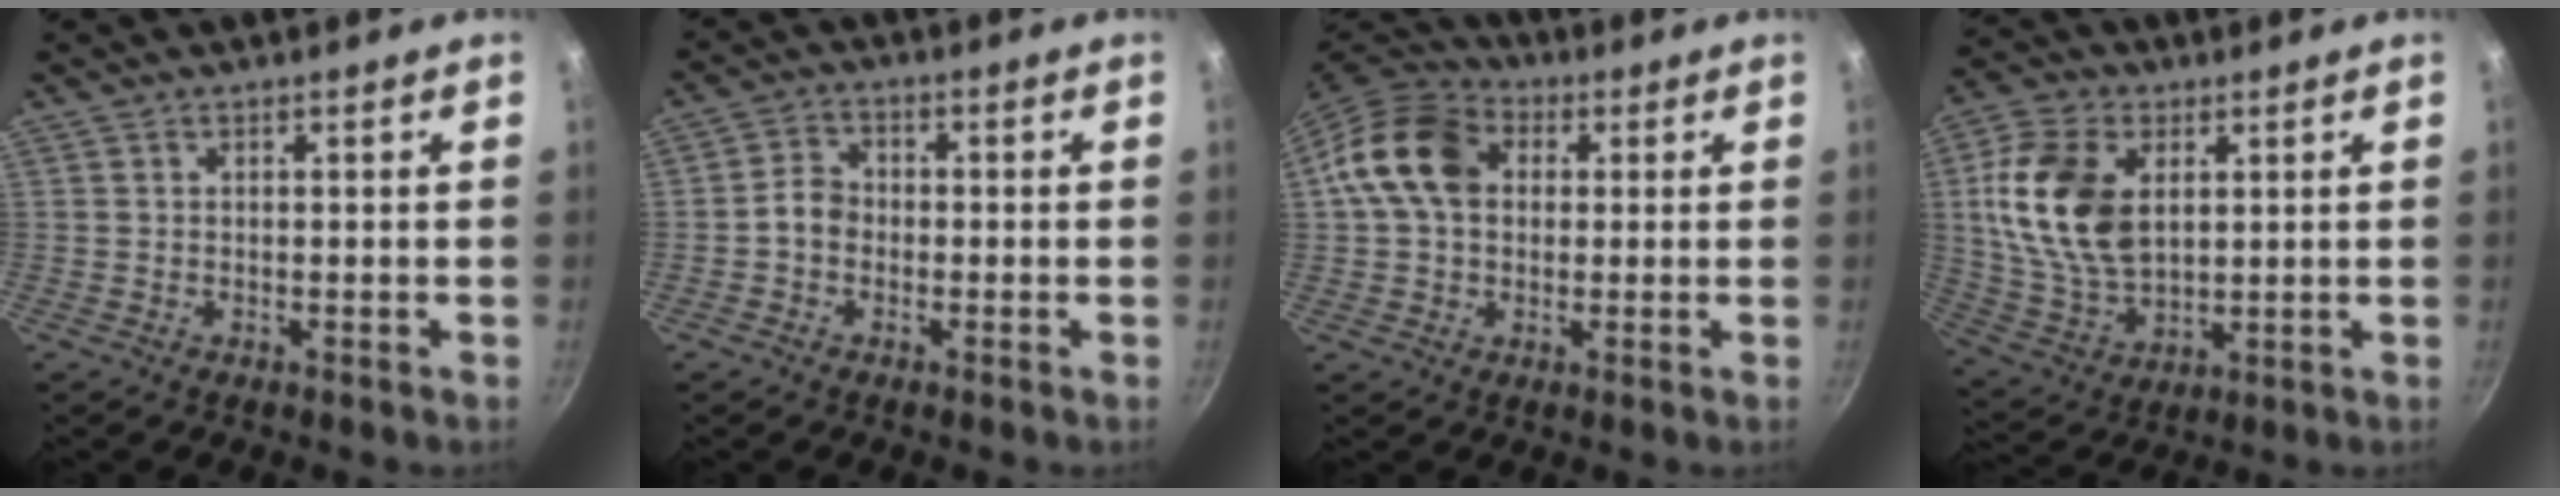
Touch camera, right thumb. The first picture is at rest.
{"total": 3.8, "force": [-1.1, 3.1, 1.9], "torque": [-0.019, 0.021, -0.028]}
{"total": 12.8, "force": [2.1, 9.6, 8.2], "torque": [-0.125, 0.022, 0.019]}
{"total": 16.7, "force": [3.4, 10.7, 12.3], "torque": [-0.222, -0.007, 0.072]}